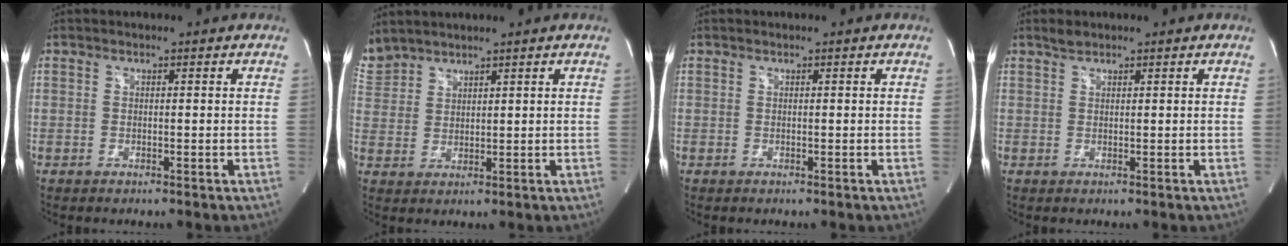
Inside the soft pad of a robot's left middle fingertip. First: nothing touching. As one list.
[{"total": 5.7, "force": [5.4, 1.8, 0.7], "torque": [-0.031, 0.017, 0.120]}, {"total": 0.0}, {"total": 1.2, "force": [1.0, 0.5, 0.3], "torque": [-0.009, 0.005, 0.020]}]